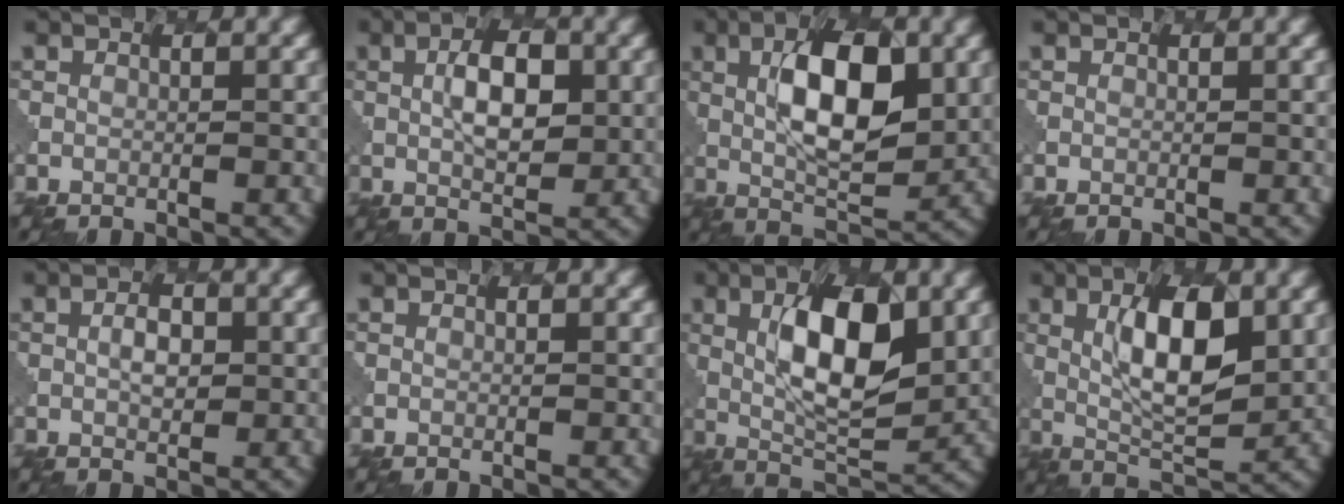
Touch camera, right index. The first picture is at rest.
{"total": 4.7, "force": [0.8, 2.3, 4.0], "torque": [-0.071, 0.003, 0.014]}
{"total": 9.0, "force": [1.5, 4.0, 7.9], "torque": [-0.124, 0.006, 0.026]}
{"total": 0.0}
{"total": 2.0, "force": [0.3, 1.2, 1.6], "torque": [-0.029, 0.002, 0.005]}
{"total": 0.0}
{"total": 8.7, "force": [1.7, 3.5, 7.8], "torque": [-0.128, 0.000, 0.031]}
{"total": 7.3, "force": [1.5, 2.8, 6.5], "torque": [-0.109, 0.000, 0.028]}